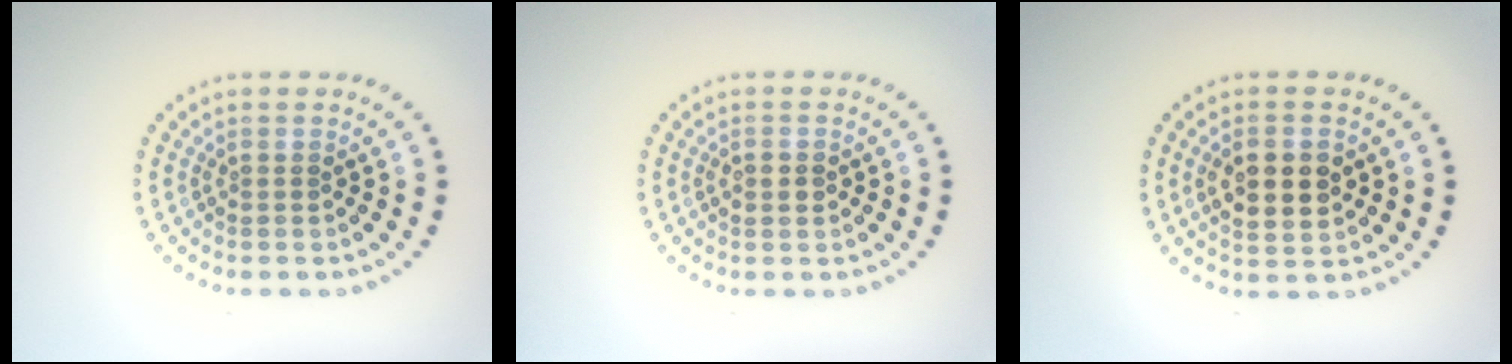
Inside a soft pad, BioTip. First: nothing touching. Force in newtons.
{"total": 1.7, "press": 1.6, "slide": 0.3}
{"total": 4.4, "press": 4.3, "slide": 0.2}